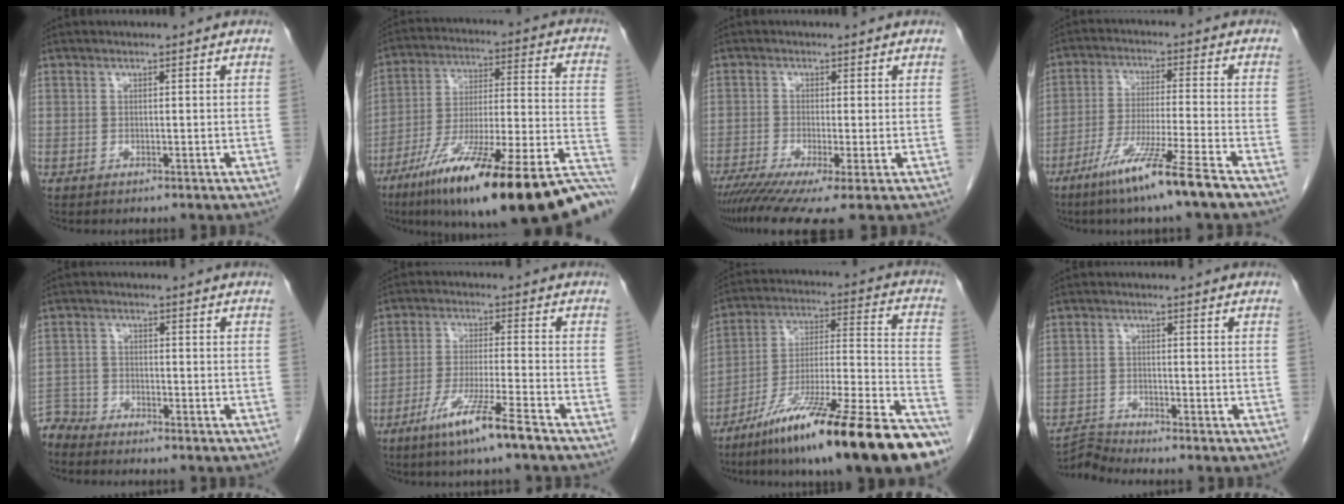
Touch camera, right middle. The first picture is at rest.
{"total": 30.4, "force": [-19.9, 4.2, 22.6], "torque": [-0.260, -0.006, -0.316]}
{"total": 9.2, "force": [-6.1, 0.9, 6.9], "torque": [-0.112, -0.019, -0.103]}
{"total": 10.9, "force": [-7.2, -1.4, 8.0], "torque": [-0.149, -0.038, -0.135]}
{"total": 4.2, "force": [-4.2, 0.6, -0.5], "torque": [0.015, -0.007, -0.081]}
{"total": 8.4, "force": [-5.6, -0.7, 6.3], "torque": [-0.119, -0.022, -0.107]}
{"total": 26.7, "force": [-19.2, 1.4, 18.6], "torque": [-0.234, -0.015, -0.321]}
{"total": 3.5, "force": [-3.1, -1.4, -0.7], "torque": [0.005, -0.014, -0.058]}